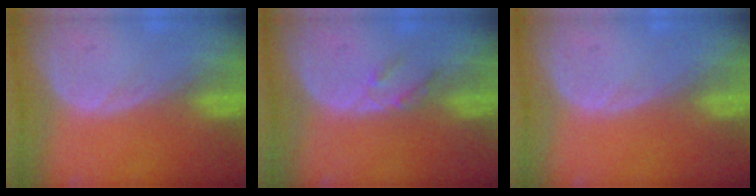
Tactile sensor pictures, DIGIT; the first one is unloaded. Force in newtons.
{"total": 2.0, "press": 1.8, "slide": 0.9}
{"total": 0.0}